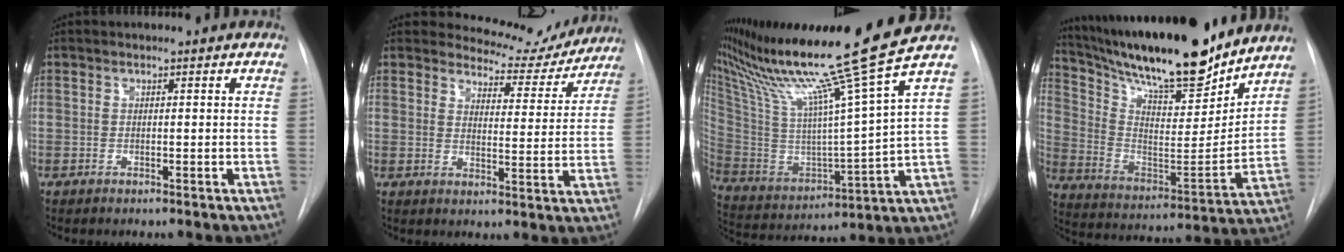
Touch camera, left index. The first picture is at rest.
{"total": 9.7, "force": [9.3, 2.9, 0.2], "torque": [0.008, -0.024, 0.107]}
{"total": 22.6, "force": [17.4, -4.1, 13.8], "torque": [-0.246, -0.053, 0.295]}
{"total": 24.7, "force": [21.1, 4.1, 12.3], "torque": [-0.224, -0.015, 0.337]}